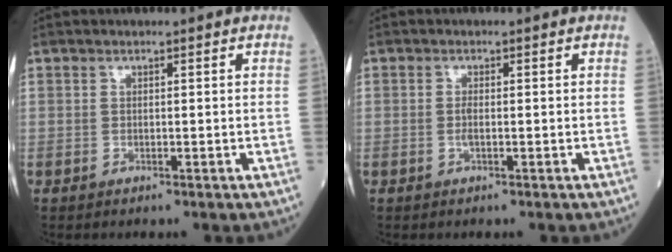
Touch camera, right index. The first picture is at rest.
{"total": 1.2, "force": [-0.3, 0.2, 1.1], "torque": [-0.025, -0.001, -0.005]}